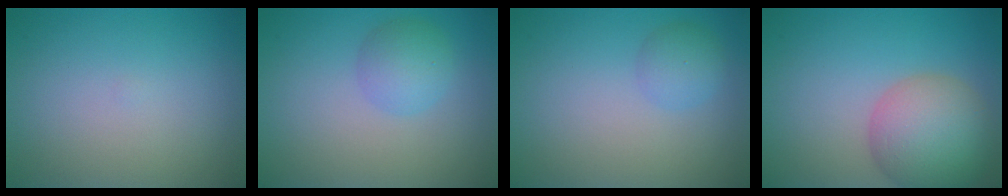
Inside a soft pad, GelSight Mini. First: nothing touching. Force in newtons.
{"total": 2.7, "press": 2.7, "slide": 0.1}
{"total": 2.0, "press": 2.0, "slide": 0.0}
{"total": 7.3, "press": 7.3, "slide": 0.5}